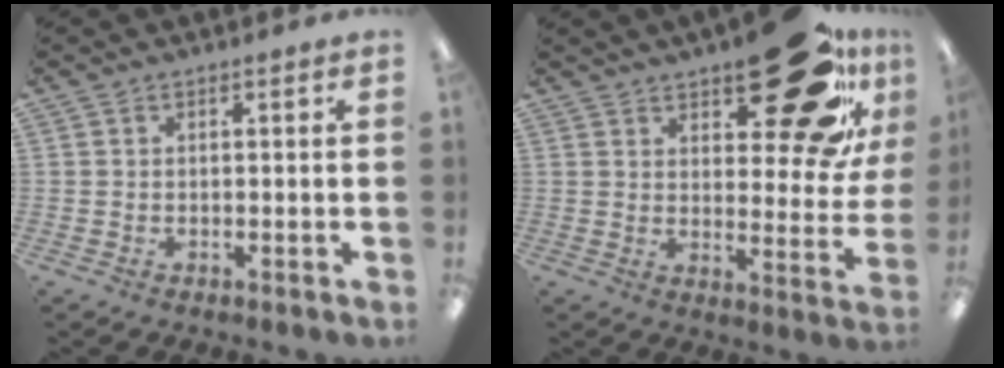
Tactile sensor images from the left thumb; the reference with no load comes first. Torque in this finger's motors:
{"motor_torque": [2.54, 2.51, 1.30, -1.47, 0.32]}